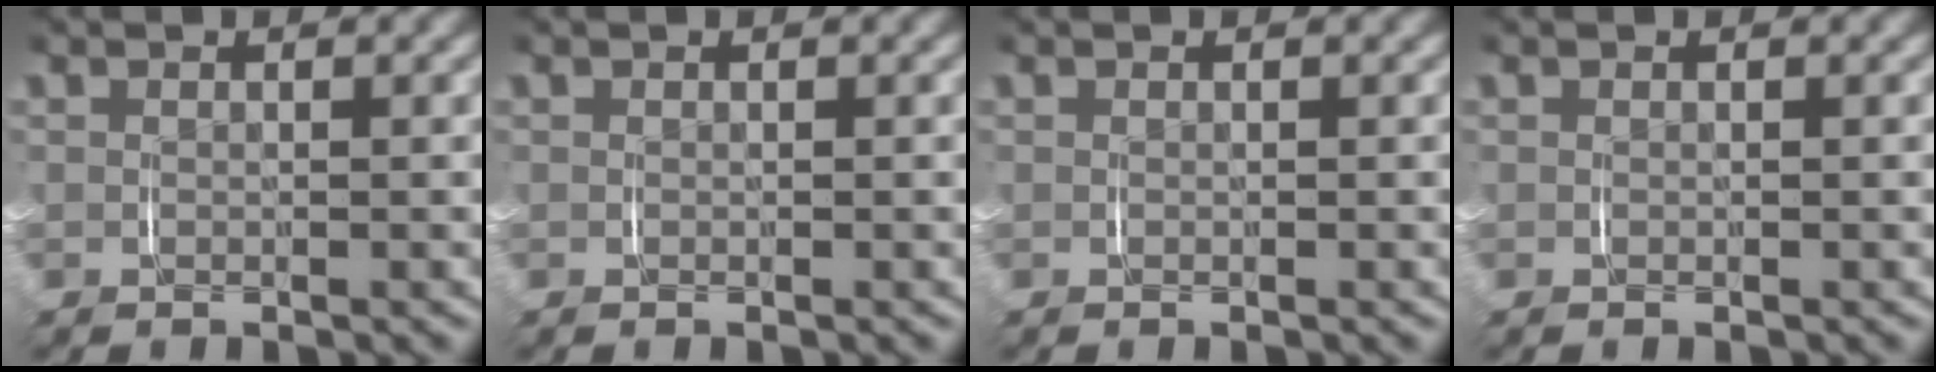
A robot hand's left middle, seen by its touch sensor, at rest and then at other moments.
{"total": 0.0}
{"total": 0.0}
{"total": 0.0}